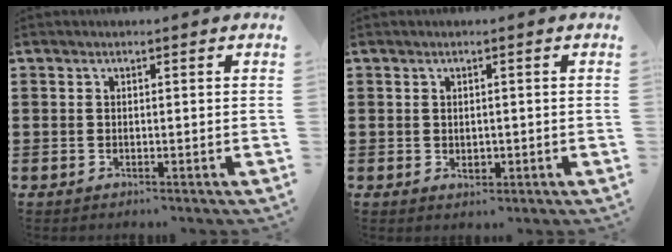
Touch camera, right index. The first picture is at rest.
{"total": 1.2, "force": [0.0, 0.9, 0.7], "torque": [-0.014, 0.004, 0.000]}